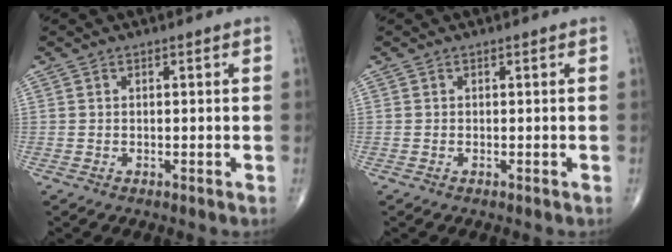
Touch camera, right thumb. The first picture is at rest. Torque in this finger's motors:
{"motor_torque": [-0.29, 0.16, 0.46, 0.04, 0.01]}